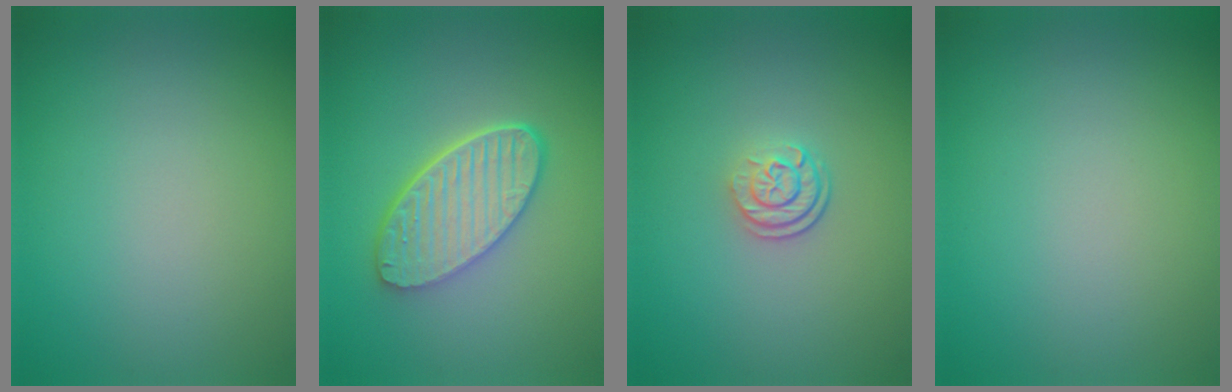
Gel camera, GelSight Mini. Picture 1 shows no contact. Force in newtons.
{"total": 5.8, "press": 4.5, "slide": 3.6}
{"total": 2.4, "press": 1.7, "slide": 1.7}
{"total": 0.0}